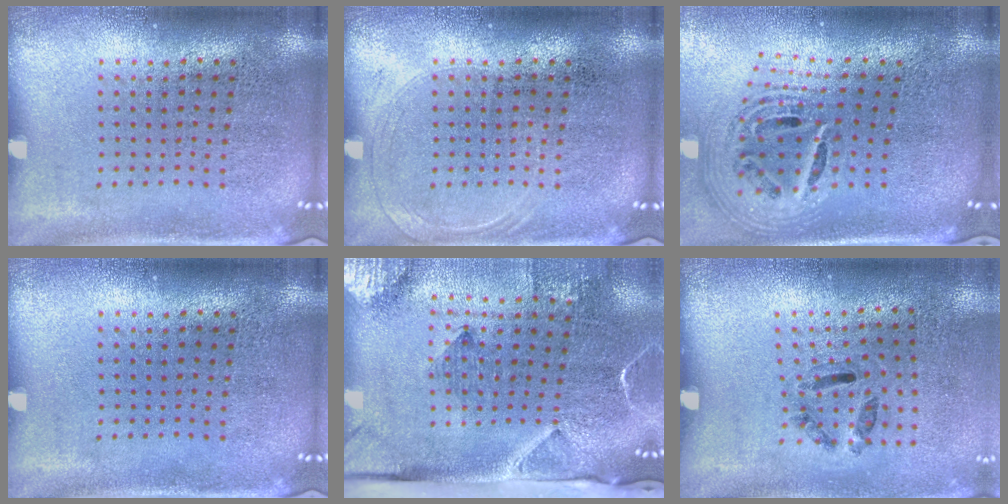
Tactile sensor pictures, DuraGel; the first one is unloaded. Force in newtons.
{"total": 1.1, "press": 1.0, "slide": 0.3}
{"total": 2.8, "press": 1.9, "slide": 2.0}
{"total": 0.0}
{"total": 3.2, "press": 2.3, "slide": 2.3}
{"total": 1.3, "press": 0.6, "slide": 1.1}